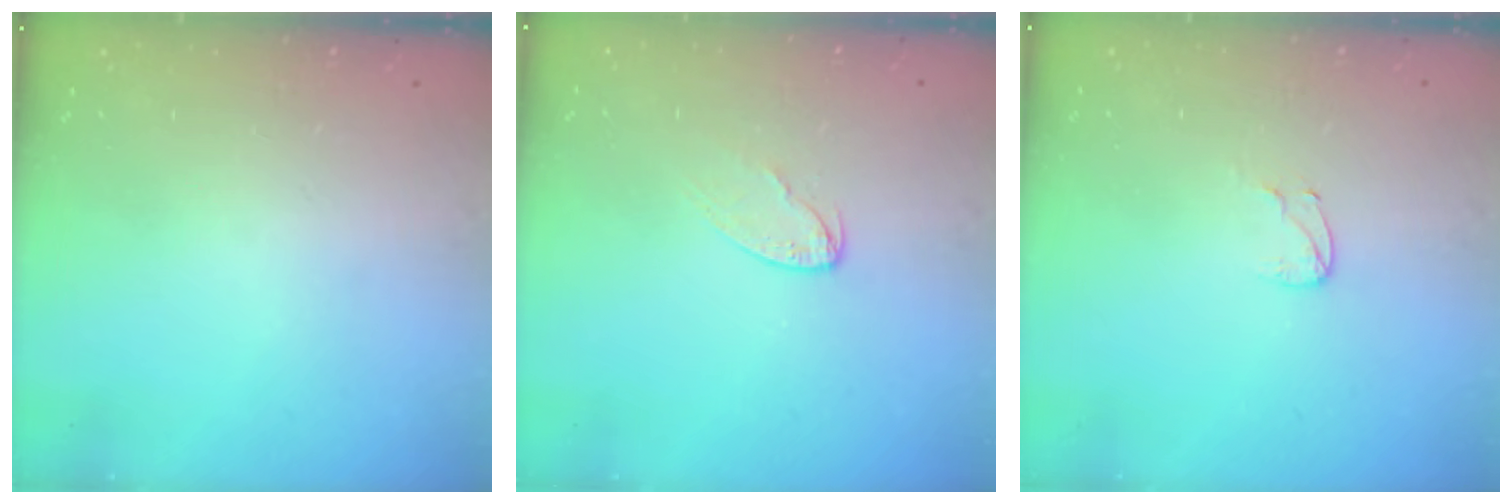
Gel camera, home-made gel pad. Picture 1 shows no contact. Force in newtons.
{"total": 4.4, "press": 4.4, "slide": 0.4}
{"total": 4.2, "press": 4.2, "slide": 0.4}